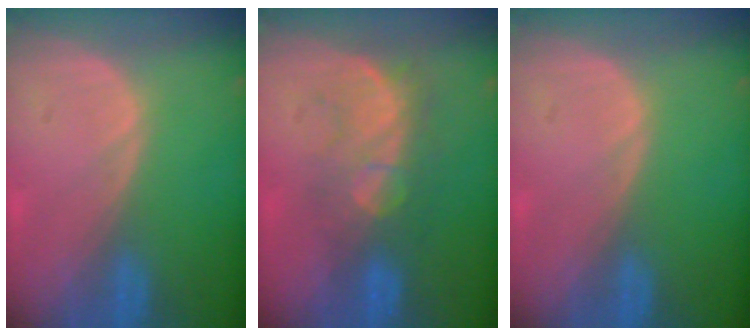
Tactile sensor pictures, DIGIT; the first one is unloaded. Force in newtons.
{"total": 8.2, "press": 7.6, "slide": 2.9}
{"total": 0.0}